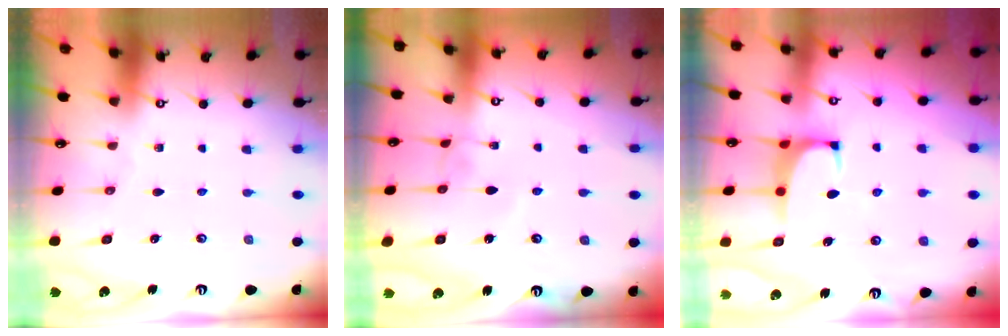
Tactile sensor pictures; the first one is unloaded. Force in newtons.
{"total": 2.4, "press": 2.4, "slide": 0.2}
{"total": 0.8, "press": 0.6, "slide": 0.6}